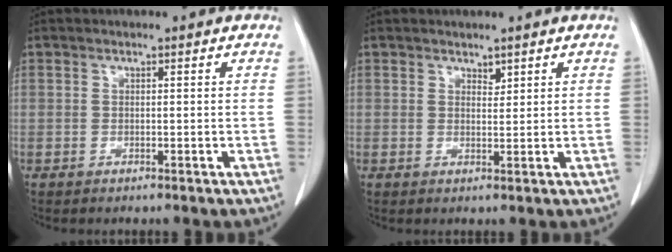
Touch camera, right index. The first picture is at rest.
{"total": 1.2, "force": [1.0, 0.5, 0.4], "torque": [-0.006, -0.006, 0.015]}